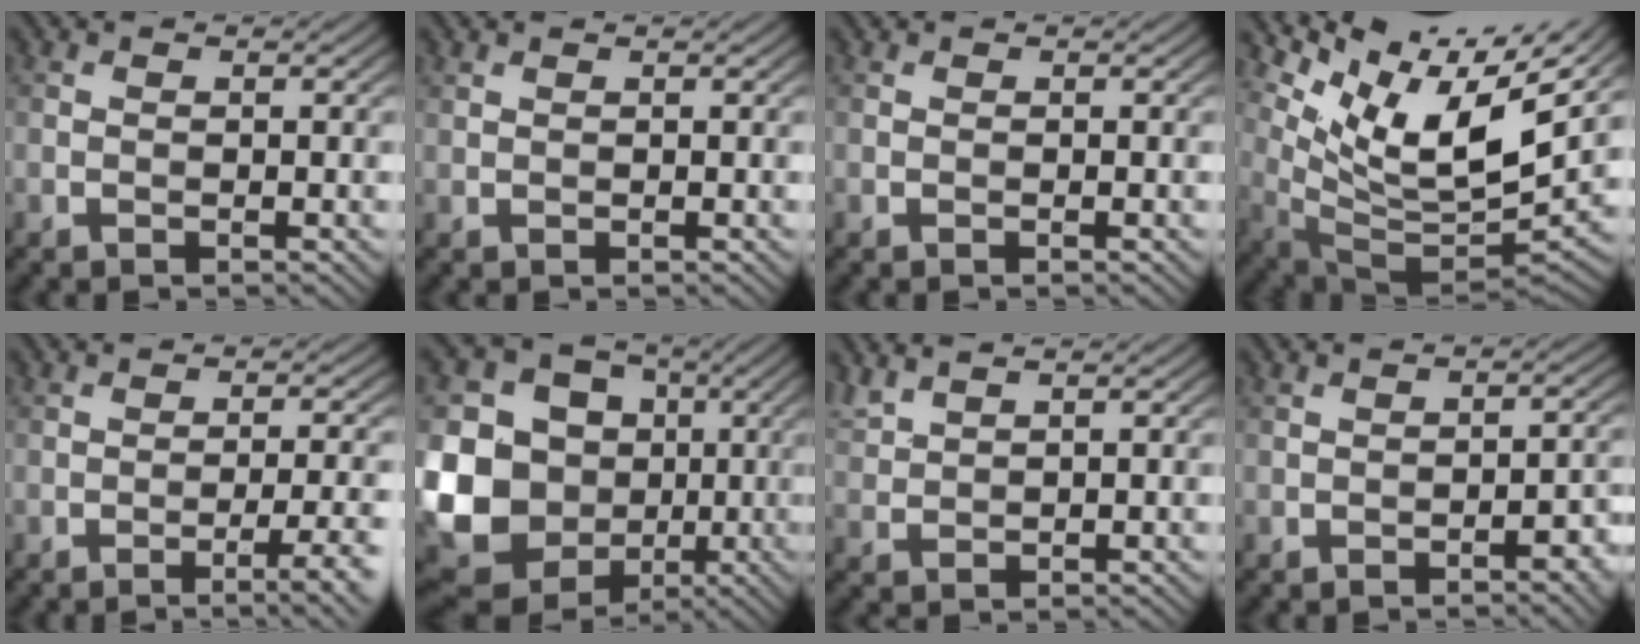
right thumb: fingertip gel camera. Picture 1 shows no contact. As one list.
[{"total": 0.7, "force": [0.6, 0.1, 0.1], "torque": [-0.005, 0.003, 0.016]}, {"total": 0.0}, {"total": 13.7, "force": [7.0, 6.0, 10.2], "torque": [-0.215, -0.002, 0.138]}, {"total": 4.7, "force": [-2.1, 0.7, 4.2], "torque": [-0.067, 0.009, -0.031]}, {"total": 21.2, "force": [-2.1, 19.5, 8.0], "torque": [-0.245, -0.015, -0.038]}, {"total": 2.7, "force": [2.5, 0.4, 1.0], "torque": [-0.027, 0.008, 0.059]}, {"total": 2.9, "force": [-1.7, 0.9, 2.1], "torque": [-0.024, 0.008, -0.023]}]